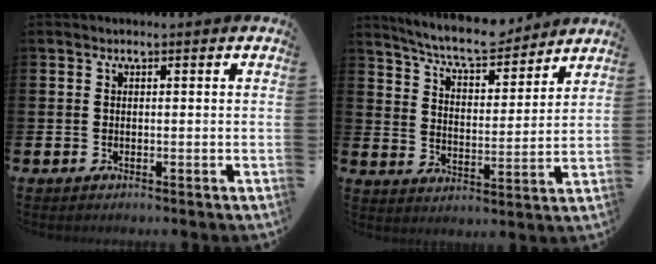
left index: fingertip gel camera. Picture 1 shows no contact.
{"total": 8.0, "force": [7.5, 1.2, 2.4], "torque": [-0.070, -0.047, 0.131]}